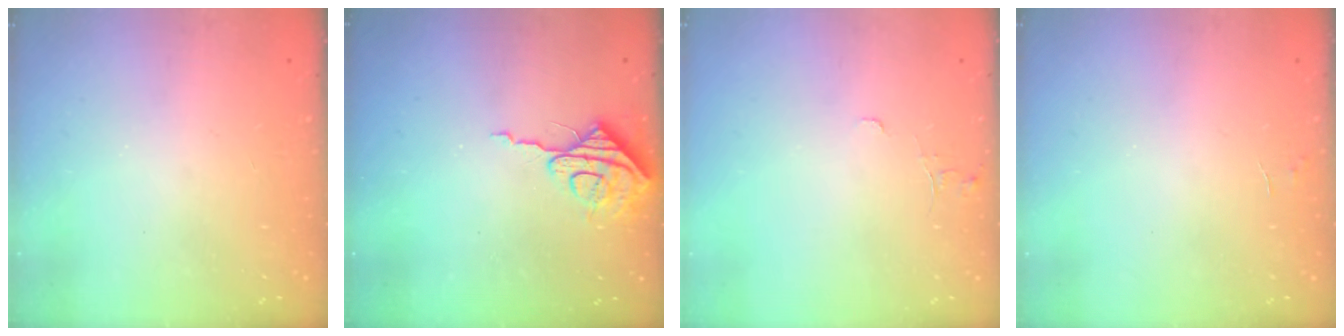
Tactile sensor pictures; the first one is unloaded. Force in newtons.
{"total": 8.2, "press": 8.1, "slide": 0.7}
{"total": 5.3, "press": 5.3, "slide": 0.4}
{"total": 2.2, "press": 2.2, "slide": 0.2}